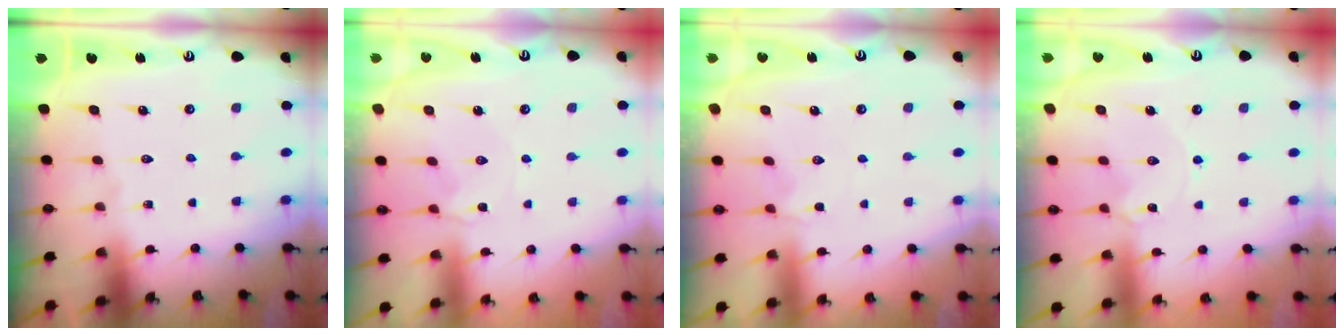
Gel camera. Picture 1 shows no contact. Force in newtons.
{"total": 1.4, "press": 1.3, "slide": 0.3}
{"total": 1.1, "press": 0.9, "slide": 0.6}
{"total": 2.4, "press": 2.4, "slide": 0.3}